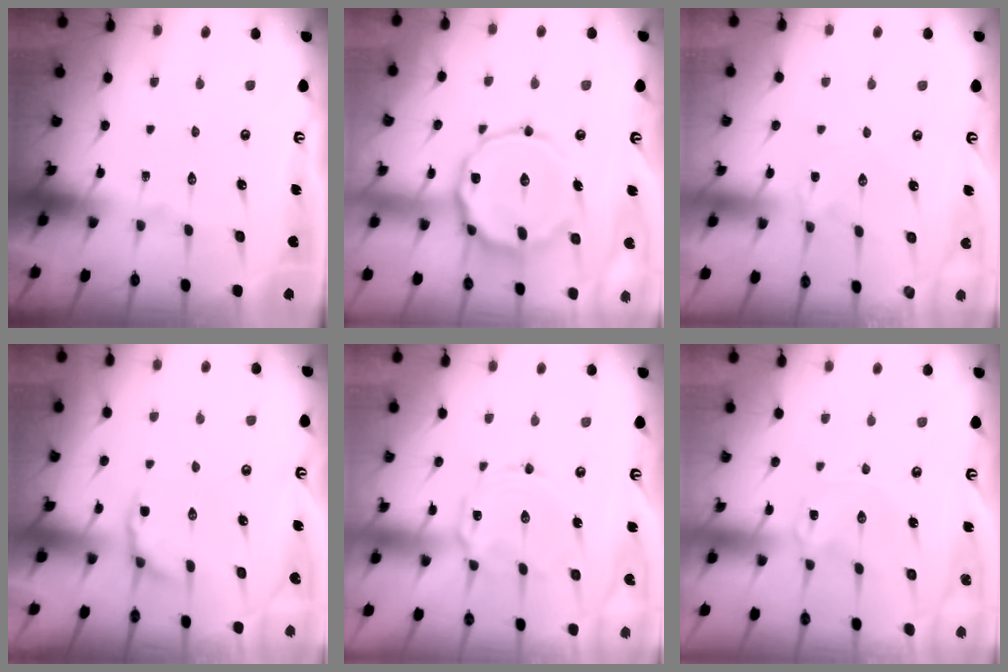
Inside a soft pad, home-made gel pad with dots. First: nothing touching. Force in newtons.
{"total": 16.2, "press": 16.2, "slide": 1.1}
{"total": 1.8, "press": 1.7, "slide": 0.4}
{"total": 4.4, "press": 3.7, "slide": 2.4}
{"total": 5.5, "press": 5.5, "slide": 0.4}
{"total": 0.0}